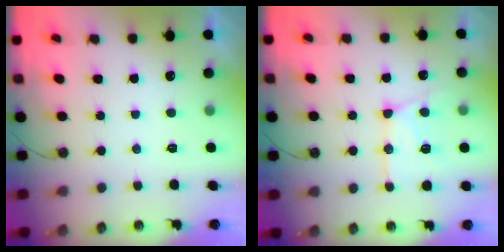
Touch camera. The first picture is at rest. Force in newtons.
{"total": 14.7, "press": 14.6, "slide": 1.5}